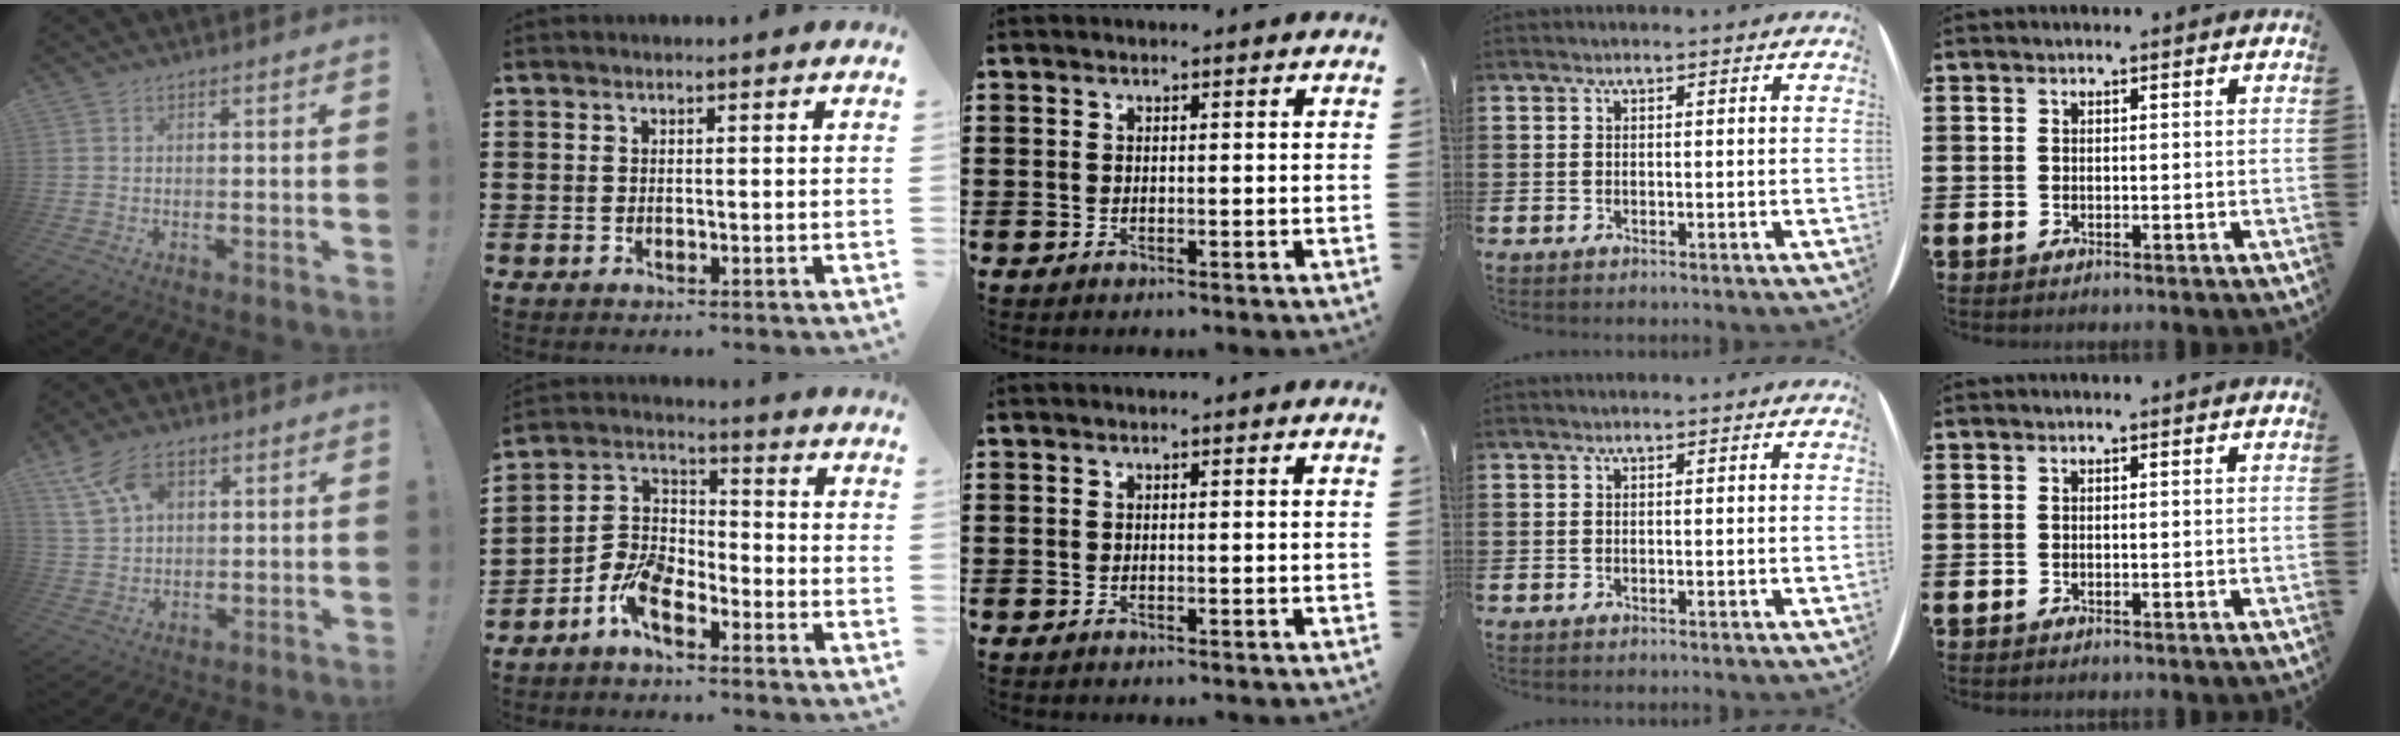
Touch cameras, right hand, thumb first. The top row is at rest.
{"thumb": {"total": 10.0, "force": [4.7, 6.5, 6.1], "torque": [-0.114, -0.009, 0.093]}, "index": {"total": 6.9, "force": [-4.6, 3.2, 4.0], "torque": [-0.111, 0.002, -0.097]}}